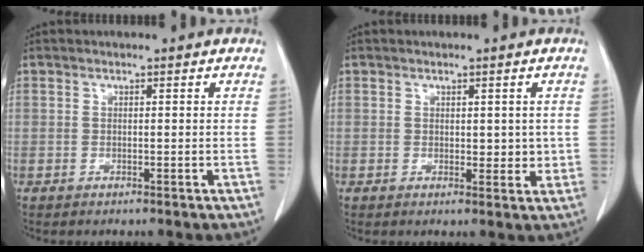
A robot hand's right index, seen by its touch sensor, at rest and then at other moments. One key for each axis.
{"total": 2.9, "fx": 0.4, "fy": 1.8, "fz": 2.3, "tx": -0.021, "ty": -0.006, "tz": 0.008}